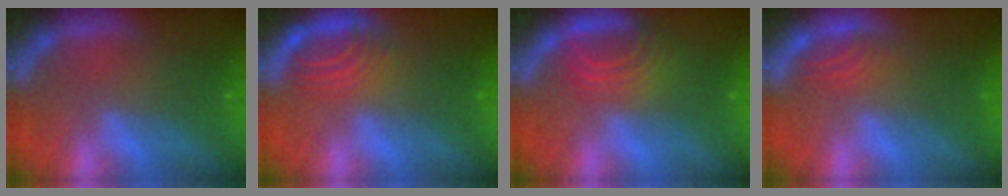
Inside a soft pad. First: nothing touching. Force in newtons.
{"total": 4.5}
{"total": 5.5}
{"total": 2.0}